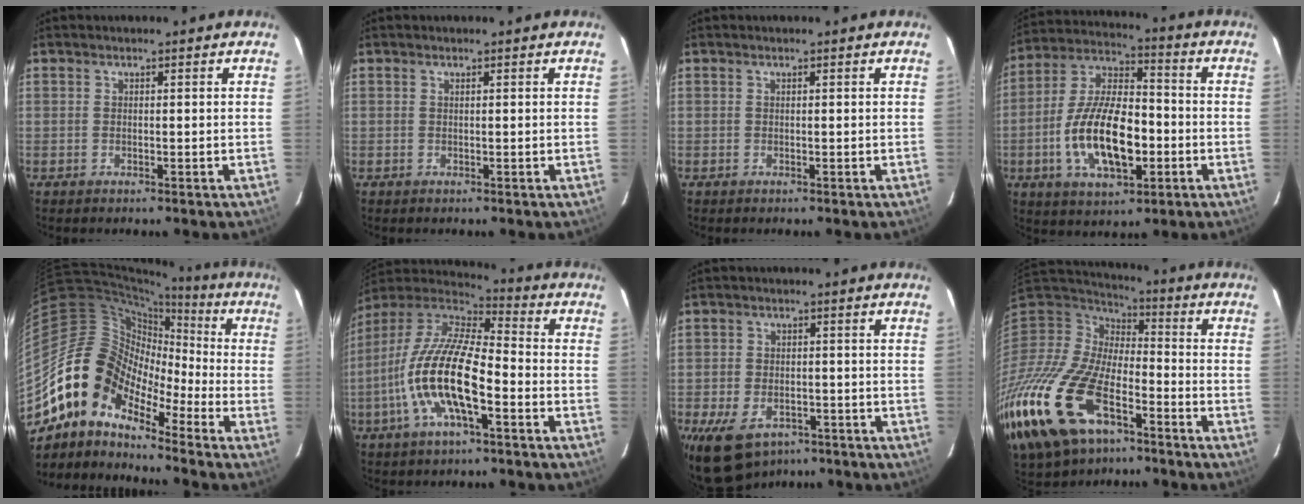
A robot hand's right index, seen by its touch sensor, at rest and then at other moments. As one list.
[{"total": 0.0}, {"total": 0.0}, {"total": 17.3, "force": [-4.3, 7.9, 14.8], "torque": [-0.294, 0.004, -0.072]}, {"total": 13.5, "force": [-9.4, 7.3, 6.3], "torque": [-0.105, 0.016, -0.203]}, {"total": 17.6, "force": [-5.9, 5.5, 15.6], "torque": [-0.307, -0.013, -0.119]}, {"total": 11.6, "force": [-7.1, 7.1, 5.7], "torque": [-0.136, -0.011, -0.106]}, {"total": 28.5, "force": [-15.5, 14.8, 18.9], "torque": [-0.439, -0.052, -0.280]}]